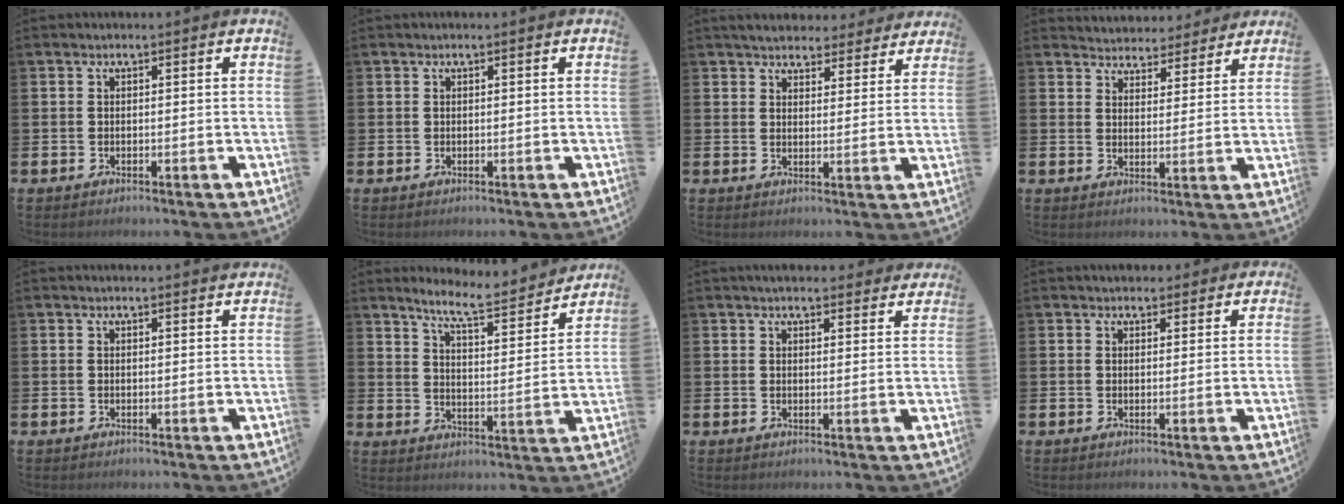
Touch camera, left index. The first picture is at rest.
{"total": 0.0}
{"total": 4.8, "force": [4.6, 1.3, 0.3], "torque": [-0.021, -0.026, 0.081]}
{"total": 4.3, "force": [4.1, 1.3, -0.4], "torque": [-0.009, -0.030, 0.071]}
{"total": 0.8, "force": [0.8, -0.1, 0.1], "torque": [0.010, -0.008, 0.013]}
{"total": 7.6, "force": [7.0, 0.6, 2.7], "torque": [-0.074, -0.044, 0.121]}
{"total": 3.3, "force": [3.2, 0.6, 0.5], "torque": [-0.007, -0.016, 0.057]}
{"total": 2.1, "force": [1.9, 1.0, 0.0], "torque": [0.014, -0.006, 0.030]}